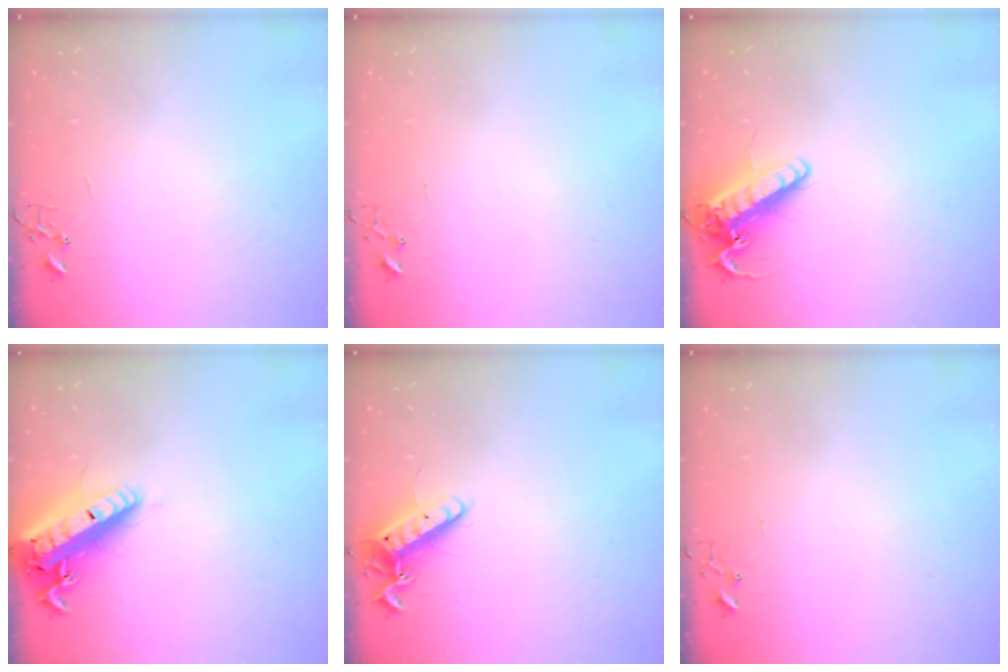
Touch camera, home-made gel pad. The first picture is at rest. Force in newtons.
{"total": 3.6, "press": 3.6, "slide": 0.4}
{"total": 16.2, "press": 16.0, "slide": 2.5}
{"total": 20.0, "press": 19.7, "slide": 4.0}
{"total": 12.4, "press": 12.4, "slide": 1.1}
{"total": 3.6, "press": 3.6, "slide": 0.4}